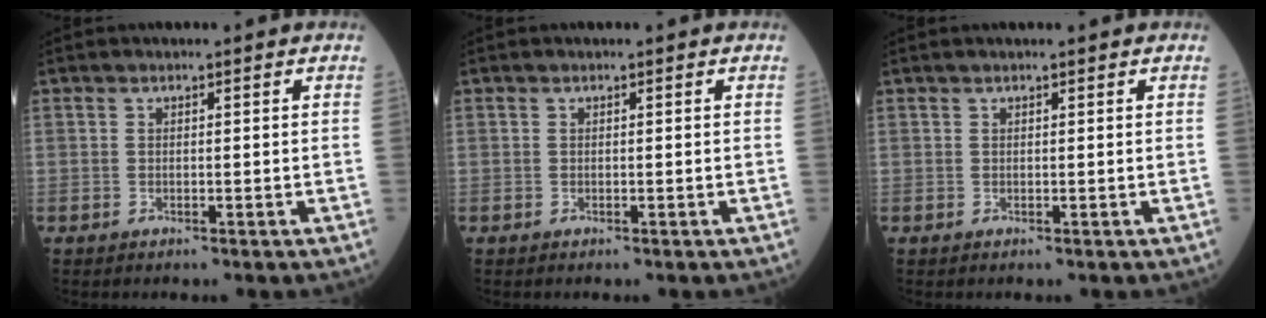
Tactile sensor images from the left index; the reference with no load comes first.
{"total": 0.0}
{"total": 1.3, "force": [1.1, 0.1, 0.7], "torque": [-0.009, 0.017, 0.019]}